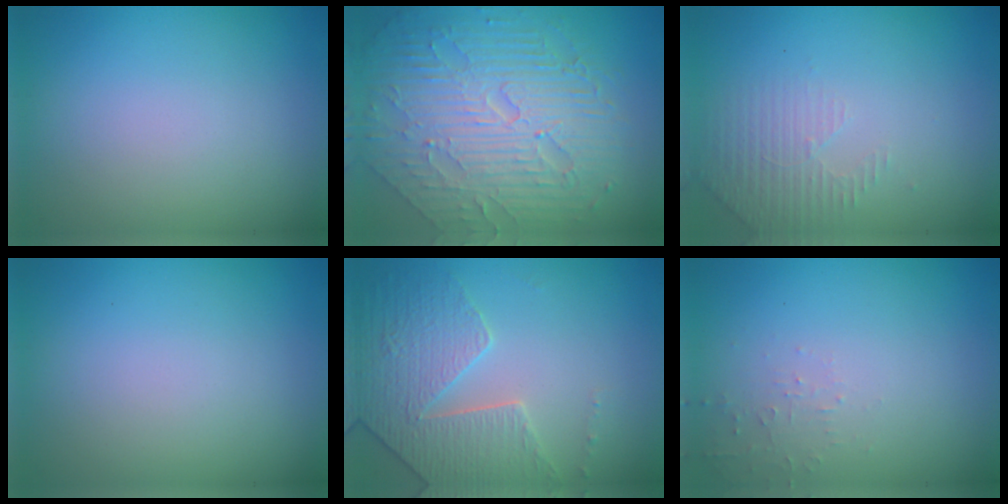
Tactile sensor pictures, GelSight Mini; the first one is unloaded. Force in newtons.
{"total": 10.0, "press": 6.7, "slide": 7.5}
{"total": 2.3, "press": 2.2, "slide": 0.6}
{"total": 0.0}
{"total": 4.2, "press": 4.1, "slide": 1.0}
{"total": 1.2, "press": 1.2, "slide": 0.3}